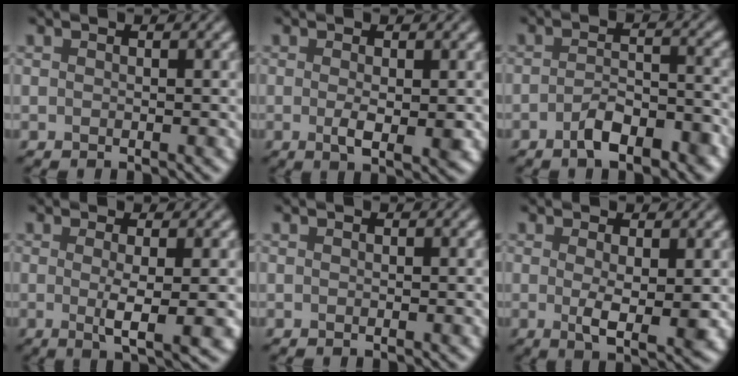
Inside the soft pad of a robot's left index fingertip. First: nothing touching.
{"total": 2.7, "force": [-0.3, 0.7, 2.6], "torque": [-0.047, -0.008, -0.003]}
{"total": 4.5, "force": [-2.6, 1.9, 3.1], "torque": [-0.048, 0.004, -0.044]}
{"total": 4.1, "force": [-0.4, 0.8, 4.0], "torque": [-0.066, -0.006, -0.005]}
{"total": 0.0}
{"total": 3.6, "force": [0.1, 0.8, 3.5], "torque": [-0.059, -0.011, 0.004]}